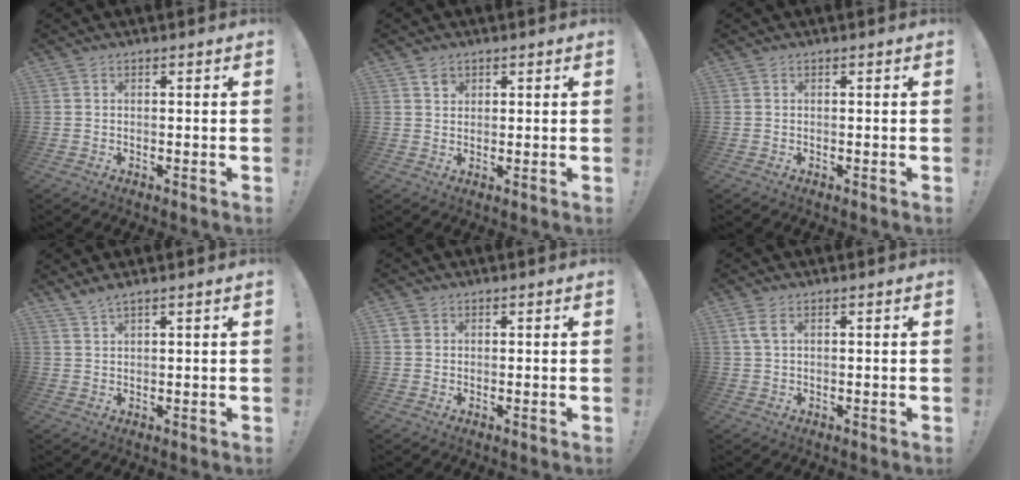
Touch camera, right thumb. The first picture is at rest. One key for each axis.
{"total": 1.9, "fx": 1.2, "fy": 1.4, "fz": 0.4, "tx": 0.000, "ty": -0.005, "tz": 0.020}
{"total": 0.0}
{"total": 2.6, "fx": 2.2, "fy": -0.2, "fz": 1.5, "tx": -0.039, "ty": -0.005, "tz": 0.040}
{"total": 1.9, "fx": 1.0, "fy": 1.5, "fz": 0.5, "tx": -0.011, "ty": 0.000, "tz": 0.021}
{"total": 3.3, "fx": 1.5, "fy": 1.3, "fz": 2.7, "tx": -0.054, "ty": 0.002, "tz": 0.027}